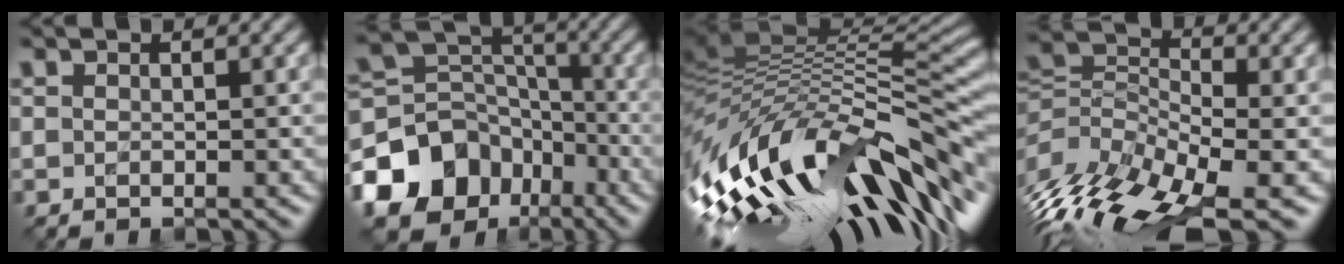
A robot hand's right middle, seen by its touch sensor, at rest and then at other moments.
{"total": 12.5, "force": [-7.0, 9.4, 4.3], "torque": [-0.114, -0.001, -0.121]}
{"total": 16.5, "force": [-5.4, 6.3, 14.2], "torque": [-0.276, -0.002, -0.090]}
{"total": 10.0, "force": [-5.1, 4.3, 7.4], "torque": [-0.145, 0.002, -0.105]}